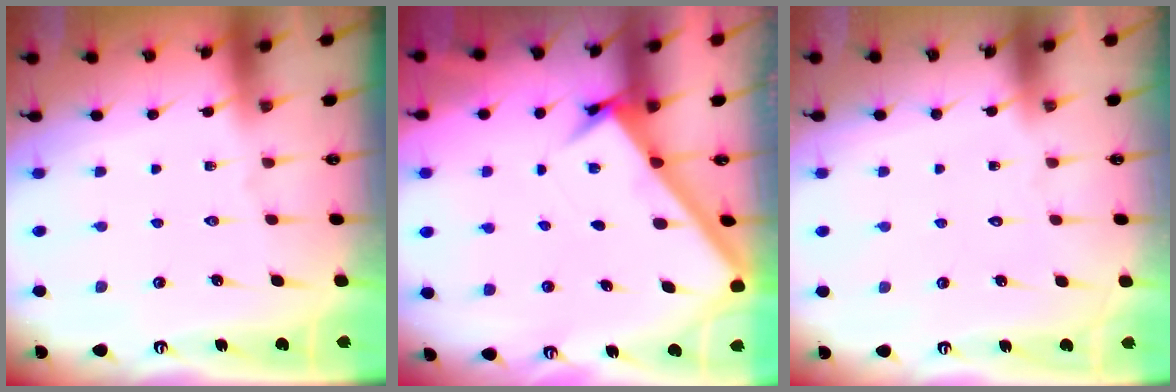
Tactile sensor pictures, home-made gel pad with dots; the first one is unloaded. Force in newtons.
{"total": 2.7, "press": 2.7, "slide": 0.3}
{"total": 1.6, "press": 1.6, "slide": 0.1}